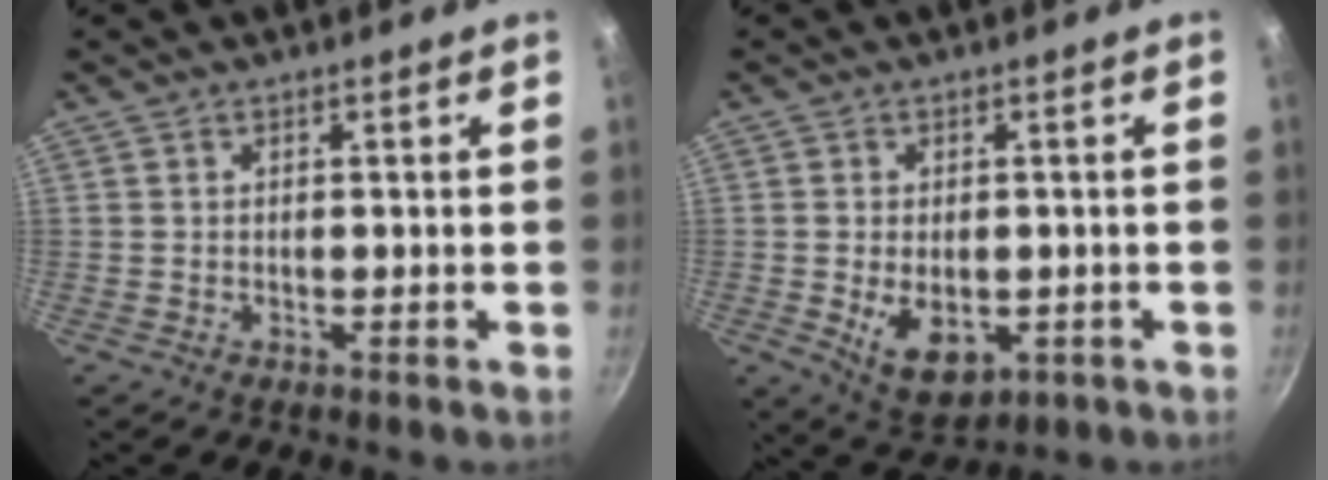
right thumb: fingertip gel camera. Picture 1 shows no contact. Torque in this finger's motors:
{"motor_torque": [-0.30, 0.55, 0.93, -0.15, 0.21]}